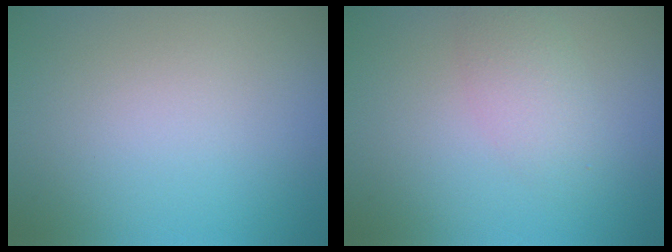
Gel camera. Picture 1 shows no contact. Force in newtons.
{"total": 2.3, "press": 2.3, "slide": 0.1}